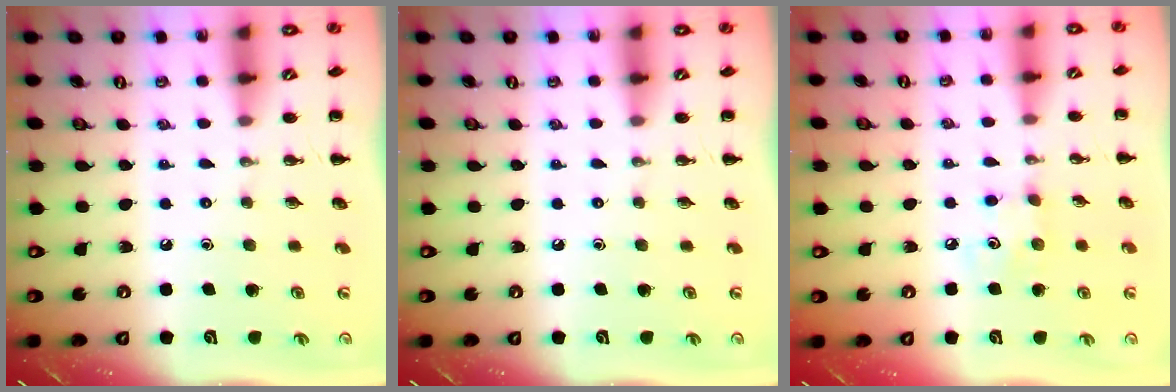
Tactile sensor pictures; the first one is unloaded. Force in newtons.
{"total": 0.0}
{"total": 5.4, "press": 5.3, "slide": 1.1}